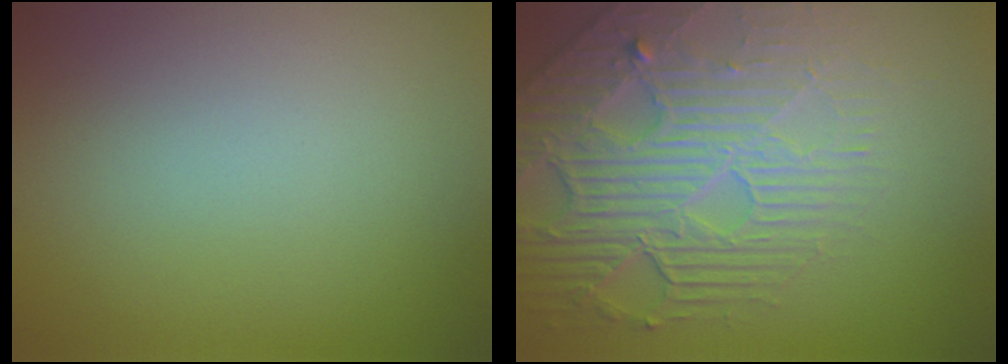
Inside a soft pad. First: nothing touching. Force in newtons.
{"total": 6.5, "press": 5.3, "slide": 3.9}